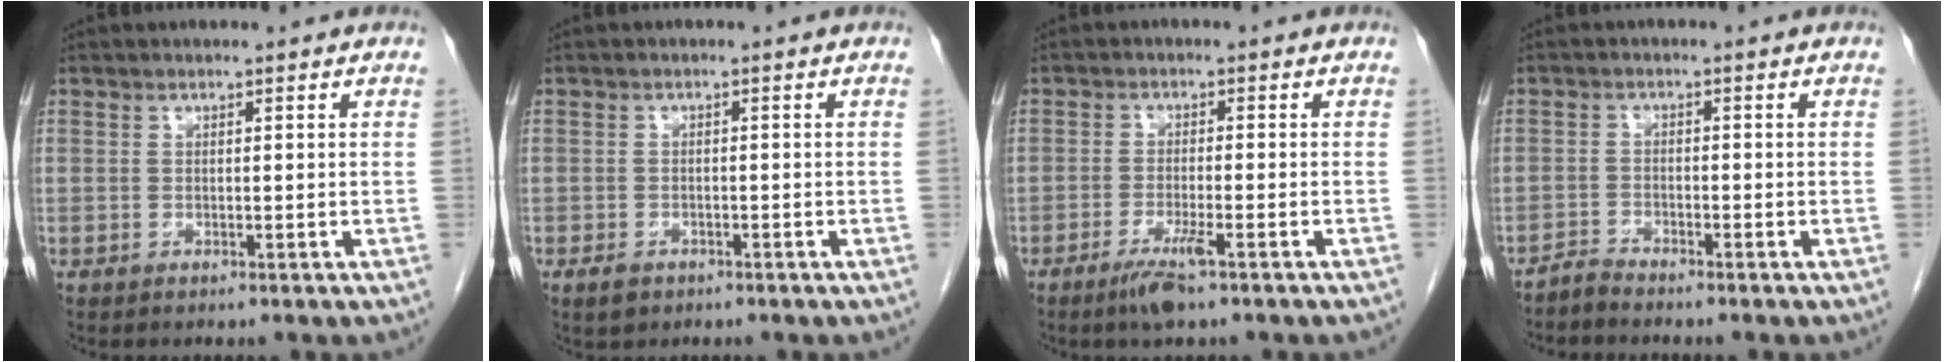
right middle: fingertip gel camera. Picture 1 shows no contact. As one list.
[{"total": 1.9, "force": [-1.1, 1.3, 0.9], "torque": [-0.018, 0.002, -0.010]}, {"total": 4.3, "force": [-2.8, 0.1, 3.3], "torque": [-0.066, -0.009, -0.051]}, {"total": 1.7, "force": [-1.6, -0.4, -0.3], "torque": [0.008, -0.007, -0.035]}]